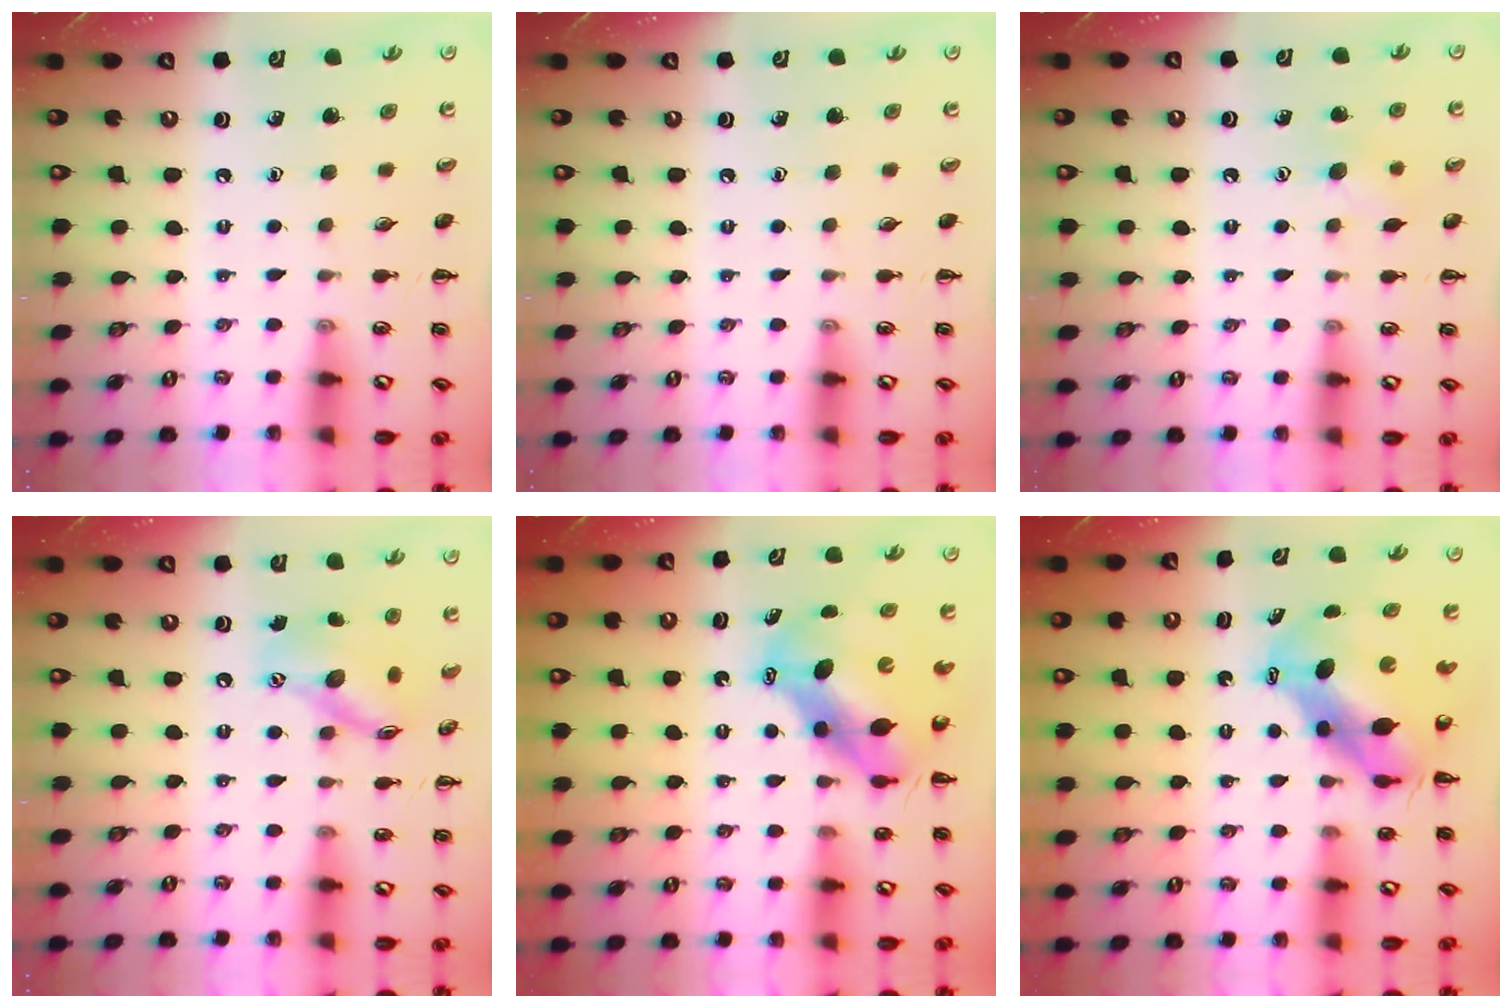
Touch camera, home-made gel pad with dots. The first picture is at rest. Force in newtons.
{"total": 0.0}
{"total": 7.2, "press": 7.1, "slide": 1.4}
{"total": 12.7, "press": 12.7, "slide": 1.4}
{"total": 8.4, "press": 8.1, "slide": 2.2}
{"total": 7.8, "press": 7.6, "slide": 1.9}